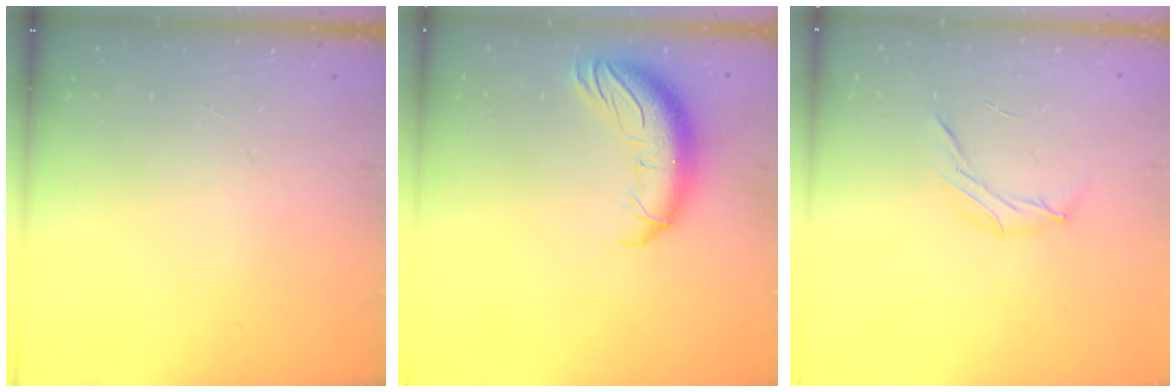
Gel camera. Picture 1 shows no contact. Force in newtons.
{"total": 12.4, "press": 12.0, "slide": 2.9}
{"total": 7.0, "press": 6.9, "slide": 1.4}